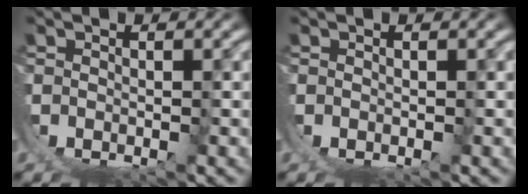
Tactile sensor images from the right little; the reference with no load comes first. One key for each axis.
{"total": 0.0}